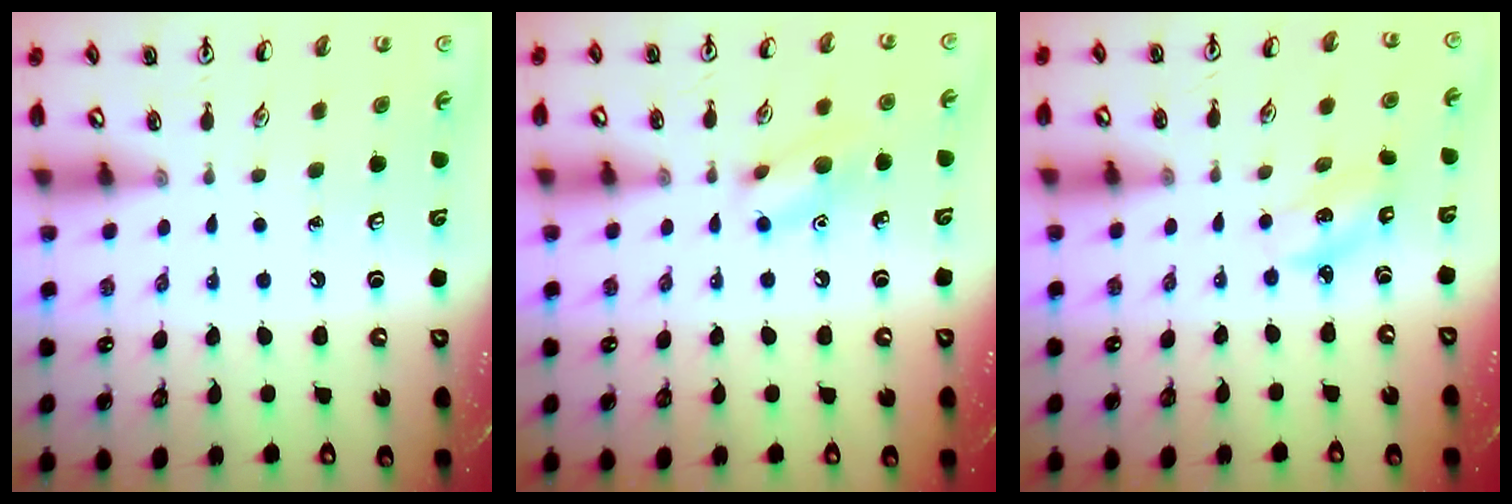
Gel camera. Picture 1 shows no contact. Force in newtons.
{"total": 8.8, "press": 8.7, "slide": 1.2}
{"total": 2.4, "press": 2.3, "slide": 0.5}